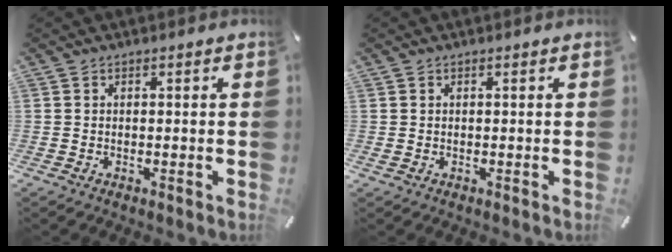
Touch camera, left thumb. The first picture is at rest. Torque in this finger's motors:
{"motor_torque": [0.28, 0.13, 0.04, -0.32, 0.01]}